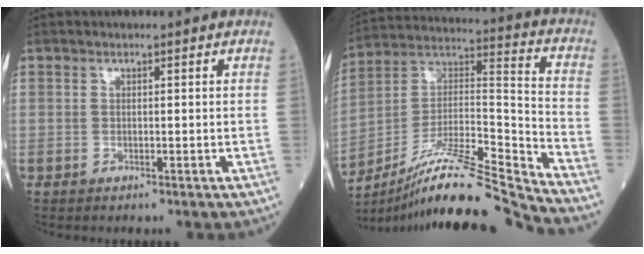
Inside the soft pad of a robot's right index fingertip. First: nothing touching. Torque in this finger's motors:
{"motor_torque": [-0.18, -0.41, 0.43, 0.11]}